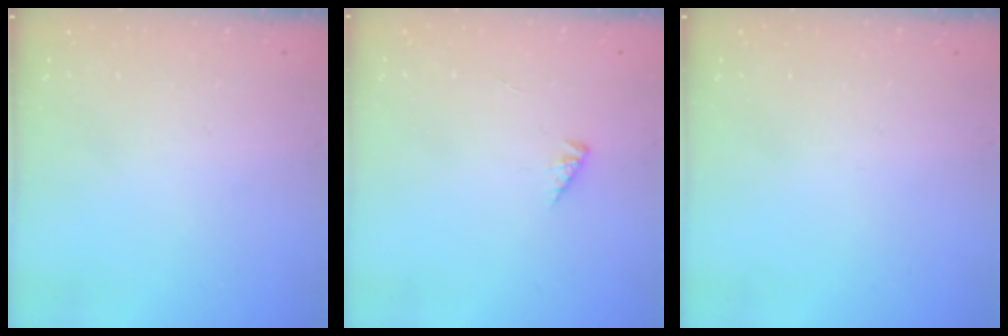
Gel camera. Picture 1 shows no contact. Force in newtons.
{"total": 1.4, "press": 1.3, "slide": 0.3}
{"total": 0.0}